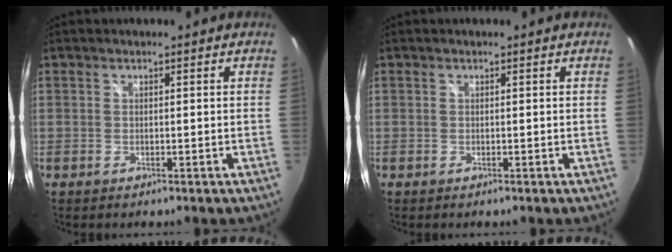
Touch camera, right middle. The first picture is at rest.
{"total": 0.0}